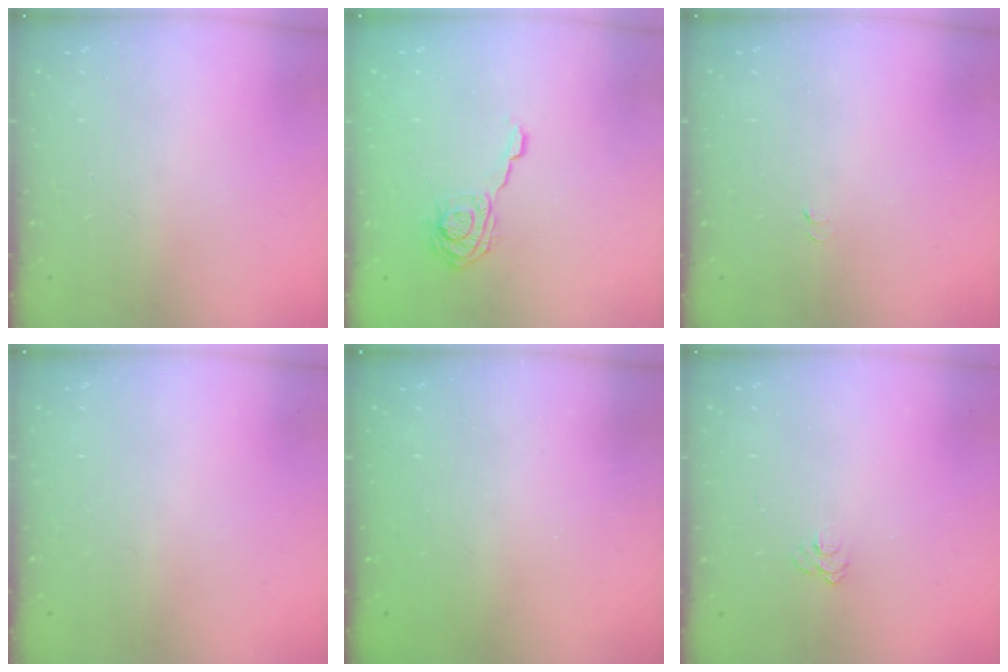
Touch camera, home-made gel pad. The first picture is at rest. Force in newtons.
{"total": 11.8, "press": 11.8, "slide": 0.4}
{"total": 3.7, "press": 3.6, "slide": 0.4}
{"total": 0.0}
{"total": 2.3, "press": 2.2, "slide": 0.8}
{"total": 3.7, "press": 3.7, "slide": 0.3}